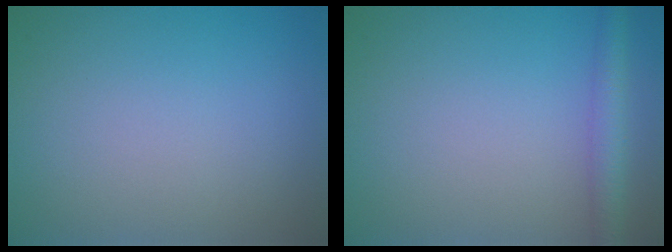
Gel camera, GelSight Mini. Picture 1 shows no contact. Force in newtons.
{"total": 2.7, "press": 2.7, "slide": 0.1}